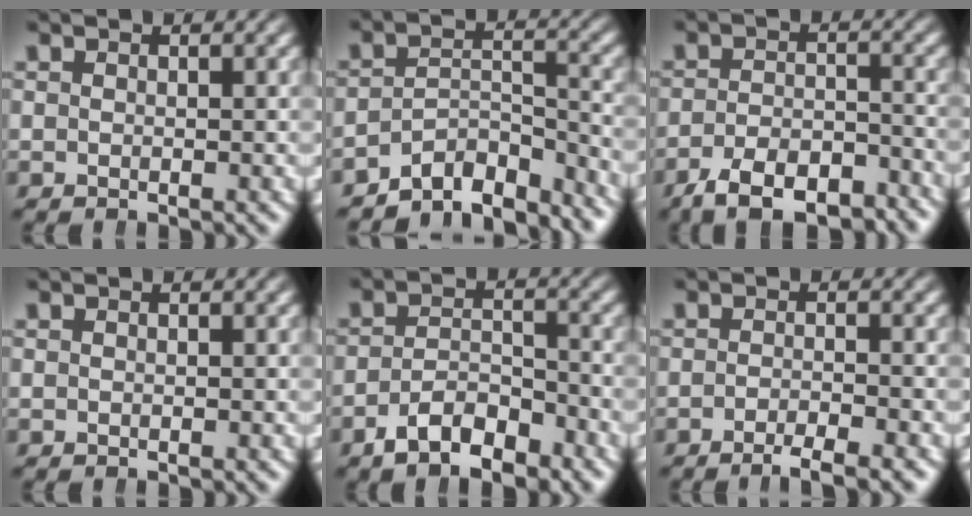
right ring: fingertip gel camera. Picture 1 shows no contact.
{"total": 9.3, "force": [-7.5, 3.8, 3.9], "torque": [-0.067, -0.039, -0.109]}
{"total": 6.2, "force": [-5.1, 2.3, 2.7], "torque": [-0.033, -0.016, -0.079]}
{"total": 0.0}
{"total": 4.9, "force": [-3.9, 2.0, 2.2], "torque": [-0.032, -0.012, -0.060]}
{"total": 3.2, "force": [-2.7, 0.5, 1.6], "torque": [-0.021, -0.005, -0.048]}